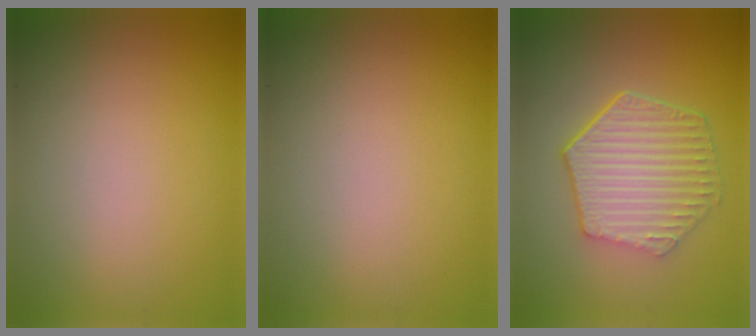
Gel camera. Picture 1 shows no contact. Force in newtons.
{"total": 0.0}
{"total": 6.4, "press": 4.9, "slide": 4.2}